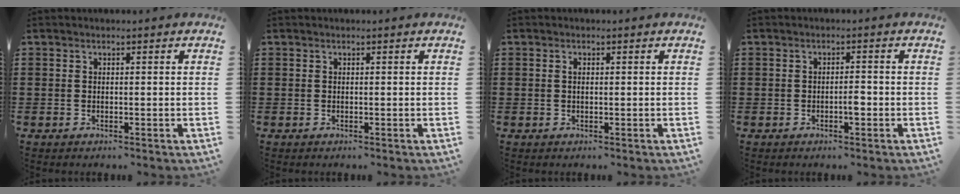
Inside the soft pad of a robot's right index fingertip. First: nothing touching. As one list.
[{"total": 0.0}, {"total": 0.8, "force": [0.1, 0.3, 0.7], "torque": [-0.015, 0.000, 0.002]}, {"total": 2.0, "force": [-0.8, 0.7, 1.7], "torque": [-0.032, 0.002, -0.015]}]